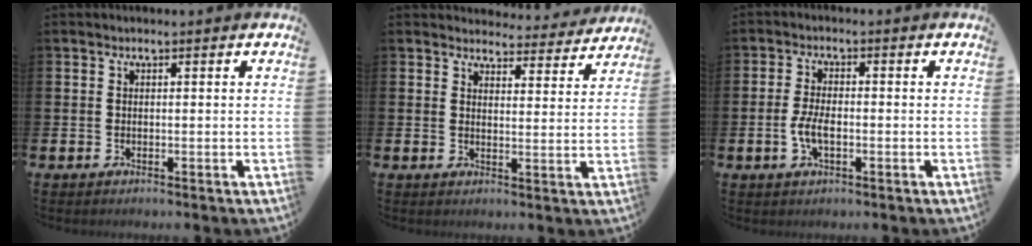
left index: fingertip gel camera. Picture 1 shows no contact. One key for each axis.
{"total": 4.0, "fx": 3.9, "fy": 0.9, "fz": 0.0, "tx": 0.001, "ty": -0.034, "tz": 0.066}
{"total": 3.8, "fx": -0.8, "fy": 1.7, "fz": 3.3, "tx": -0.061, "ty": 0.001, "tz": -0.018}